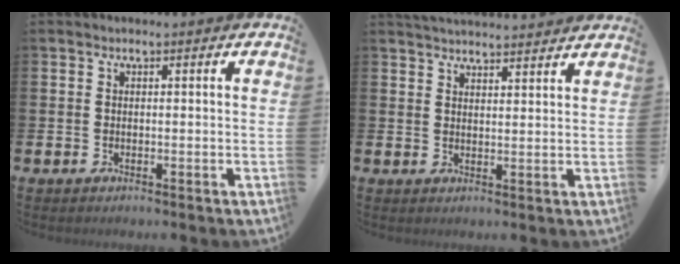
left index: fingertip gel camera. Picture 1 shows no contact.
{"total": 3.5, "force": [3.5, 0.1, 0.1], "torque": [-0.012, -0.018, 0.066]}